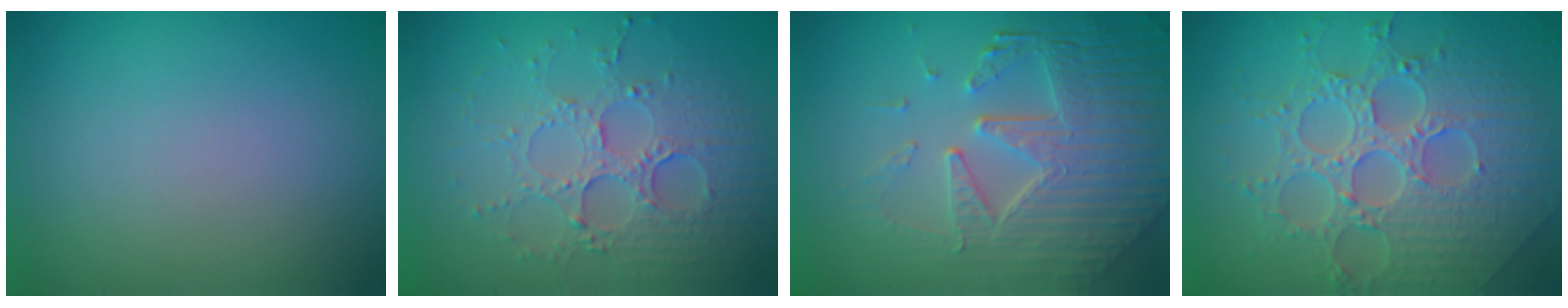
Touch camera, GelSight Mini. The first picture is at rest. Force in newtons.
{"total": 4.0, "press": 3.7, "slide": 1.4}
{"total": 8.1, "press": 5.7, "slide": 5.8}
{"total": 7.9, "press": 5.9, "slide": 5.4}